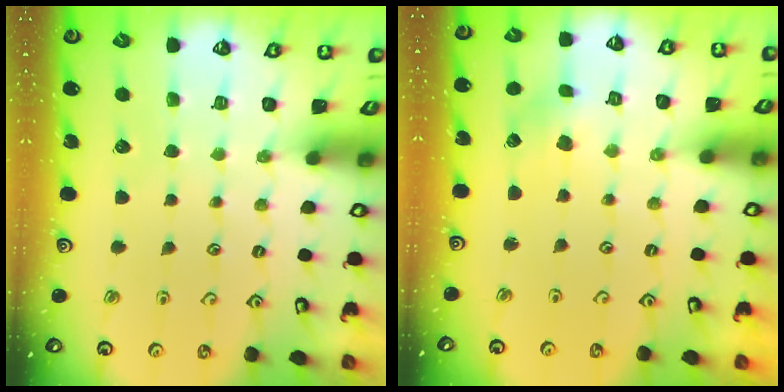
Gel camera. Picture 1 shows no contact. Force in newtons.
{"total": 2.2, "press": 2.1, "slide": 0.6}